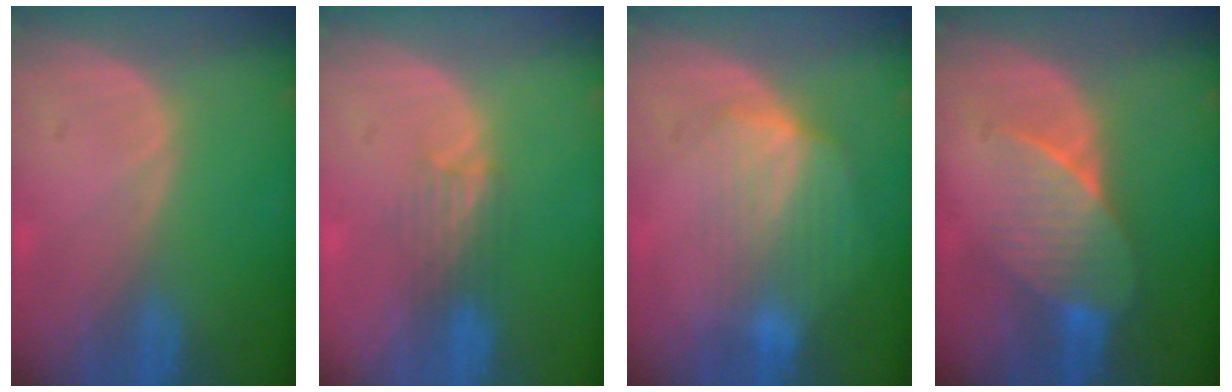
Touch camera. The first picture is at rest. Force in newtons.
{"total": 3.3, "press": 3.1, "slide": 1.1}
{"total": 7.4, "press": 6.7, "slide": 3.0}
{"total": 7.1, "press": 6.6, "slide": 2.7}